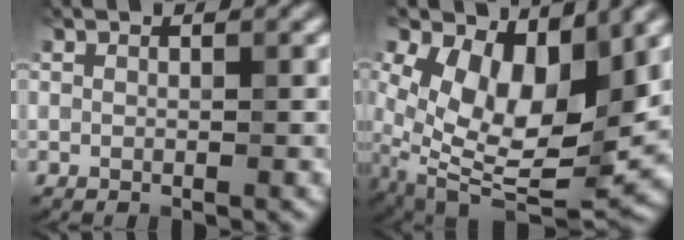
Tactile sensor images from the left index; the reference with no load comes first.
{"total": 9.5, "force": [2.3, 5.3, 7.5], "torque": [-0.146, -0.023, 0.050]}